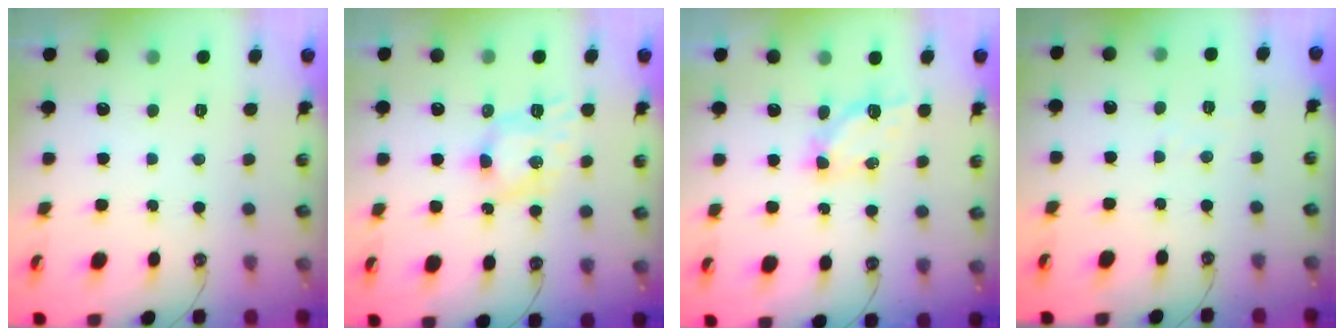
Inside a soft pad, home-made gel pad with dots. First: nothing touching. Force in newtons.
{"total": 7.7, "press": 7.7, "slide": 0.2}
{"total": 5.0, "press": 5.0, "slide": 0.2}
{"total": 3.8, "press": 3.7, "slide": 0.5}